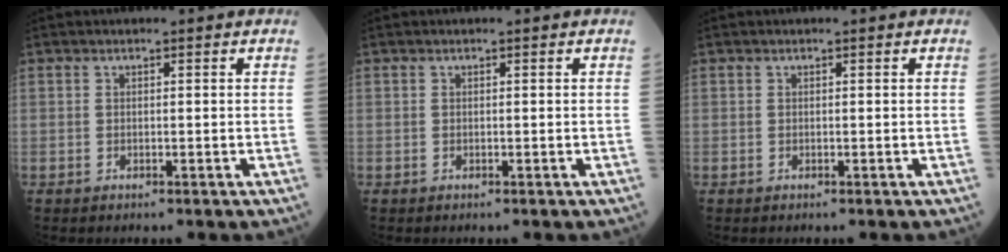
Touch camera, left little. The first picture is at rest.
{"total": 0.0}
{"total": 0.0}